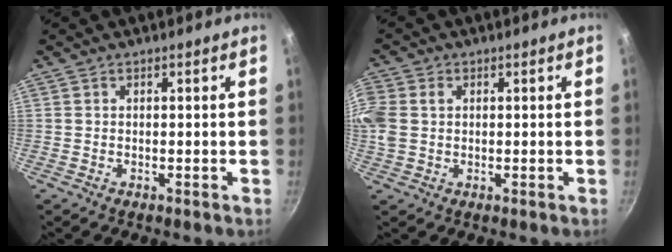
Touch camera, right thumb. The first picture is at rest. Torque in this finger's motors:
{"motor_torque": [2.04, 2.97, 0.95, 0.01, 0.32]}